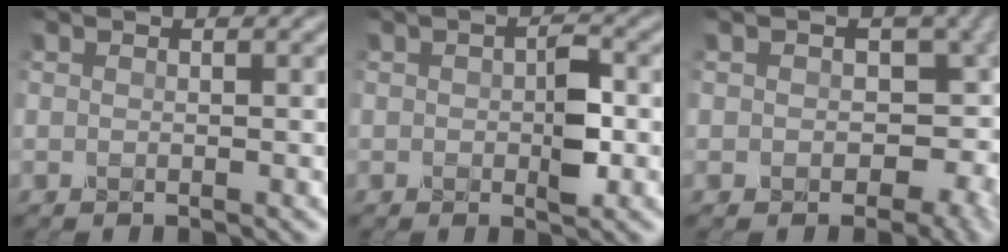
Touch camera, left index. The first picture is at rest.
{"total": 3.0, "force": [-0.2, 1.3, 2.6], "torque": [-0.041, -0.001, -0.003]}
{"total": 6.7, "force": [0.0, 5.0, 4.5], "torque": [-0.047, -0.011, -0.001]}